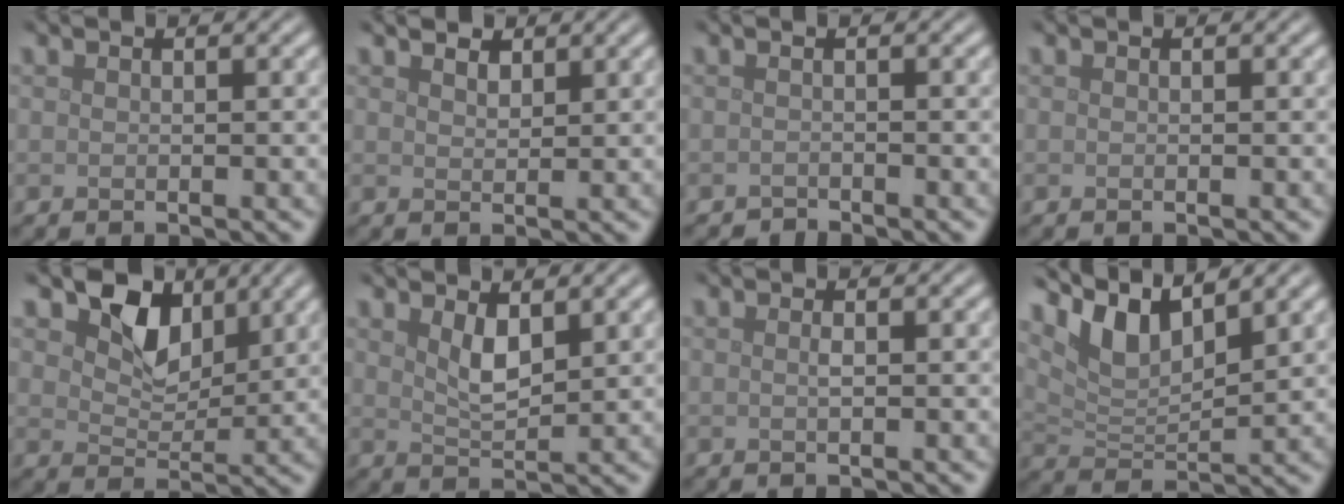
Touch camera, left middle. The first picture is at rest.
{"total": 1.5, "force": [1.3, 0.5, 0.4], "torque": [-0.011, -0.002, 0.023]}
{"total": 0.8, "force": [-0.8, 0.0, 0.0], "torque": [-0.001, -0.003, -0.017]}
{"total": 0.0}
{"total": 4.9, "force": [2.7, 3.1, 2.7], "torque": [-0.053, -0.010, 0.036]}
{"total": 2.5, "force": [1.3, 0.9, 1.9], "torque": [-0.044, -0.009, 0.028]}
{"total": 0.6, "force": [-0.1, 0.1, 0.5], "torque": [-0.012, 0.000, -0.002]}
{"total": 5.7, "force": [4.0, 1.9, 3.6], "torque": [-0.080, -0.003, 0.077]}